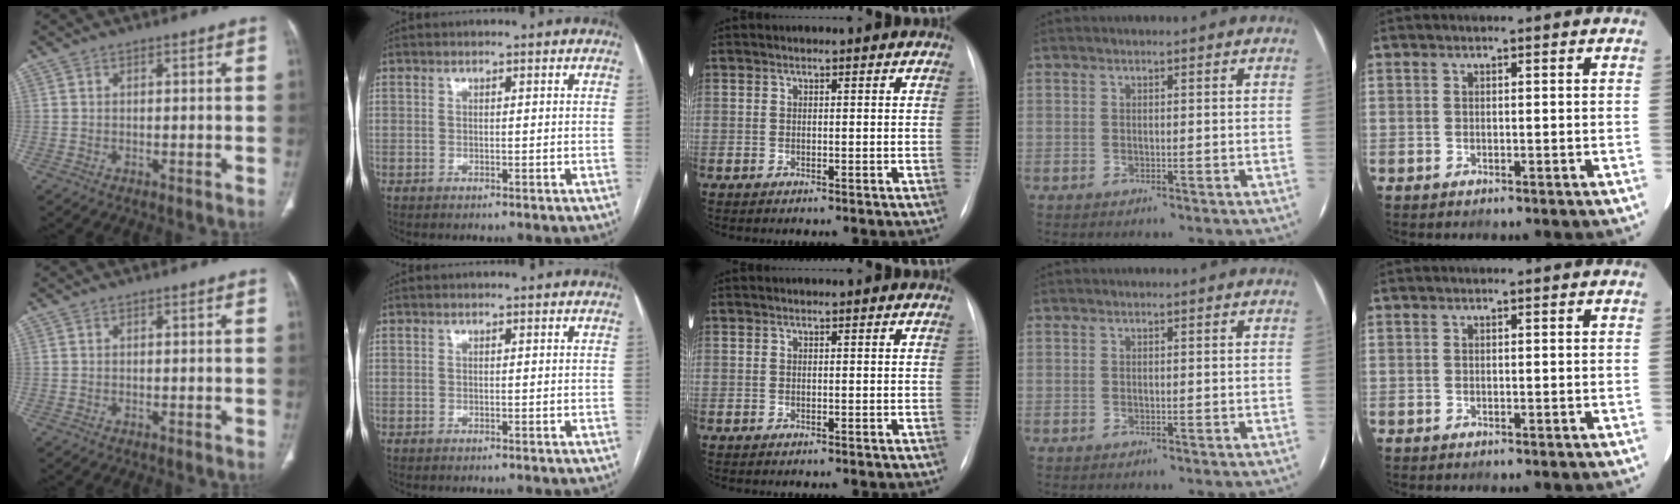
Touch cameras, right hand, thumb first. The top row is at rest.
{}